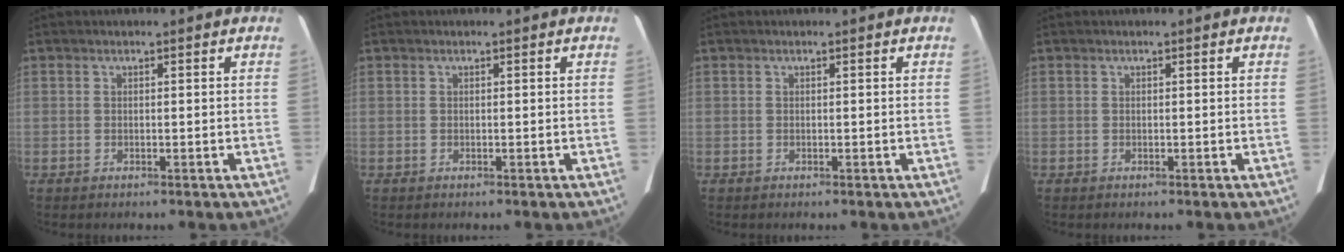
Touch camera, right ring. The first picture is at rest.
{"total": 0.0}
{"total": 0.0}
{"total": 0.0}